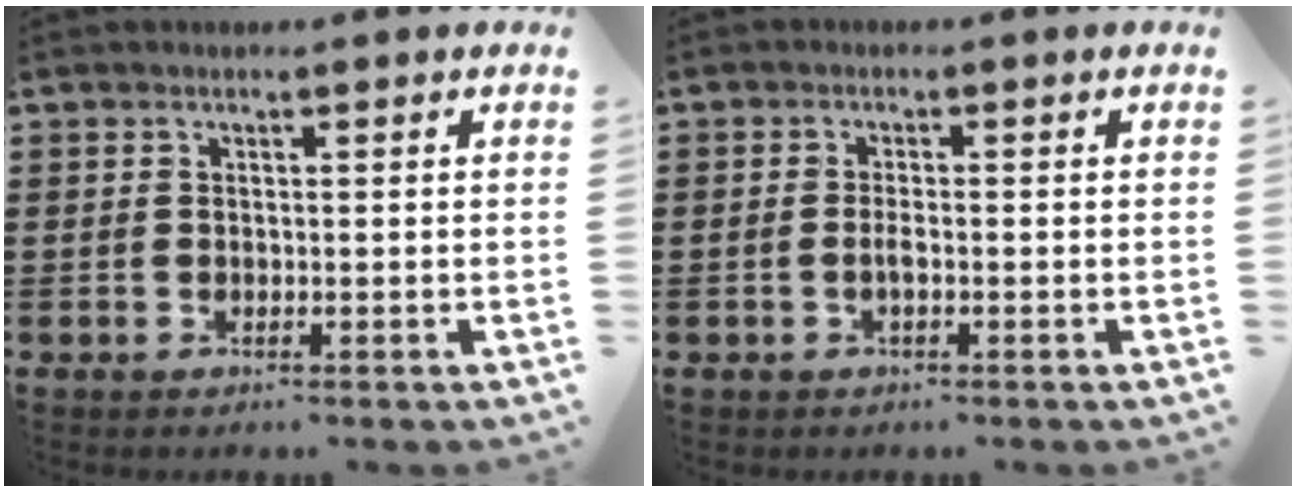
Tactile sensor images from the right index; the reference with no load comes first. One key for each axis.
{"total": 1.1, "fx": -0.4, "fy": 0.1, "fz": 1.1, "tx": -0.020, "ty": 0.001, "tz": -0.006}